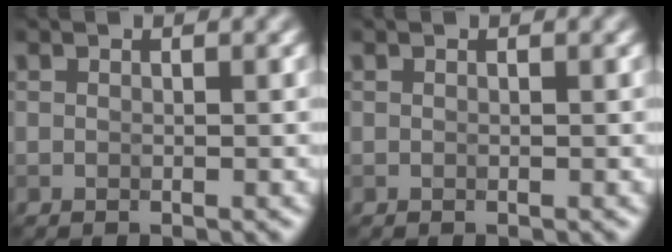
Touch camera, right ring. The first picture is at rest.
{"total": 0.0}